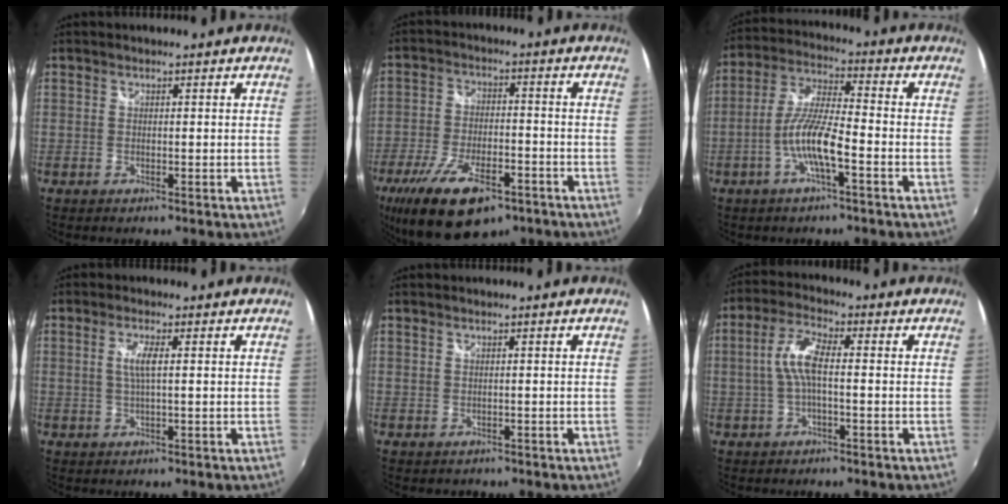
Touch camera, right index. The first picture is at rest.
{"total": 17.3, "force": [-11.0, 6.9, 11.4], "torque": [-0.239, -0.041, -0.181]}
{"total": 9.3, "force": [-3.8, 1.3, 8.4], "torque": [-0.181, 0.002, -0.072]}
{"total": 3.3, "force": [0.5, 0.3, 3.2], "torque": [-0.063, -0.001, 0.008]}
{"total": 0.9, "force": [-0.2, 0.8, 0.1], "torque": [0.000, -0.002, 0.000]}
{"total": 6.4, "force": [-0.5, 1.6, 6.1], "torque": [-0.130, 0.013, -0.010]}